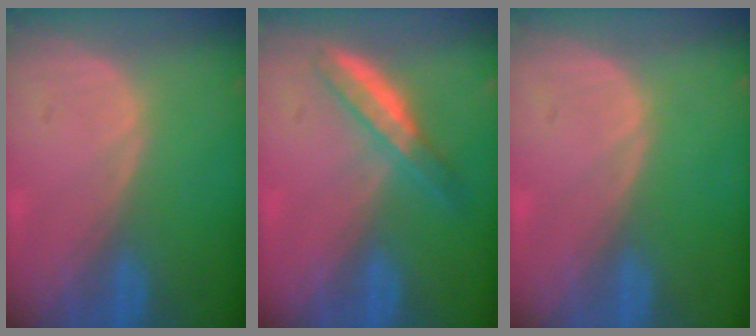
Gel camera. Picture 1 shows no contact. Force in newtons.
{"total": 5.3, "press": 4.7, "slide": 2.4}
{"total": 0.0}